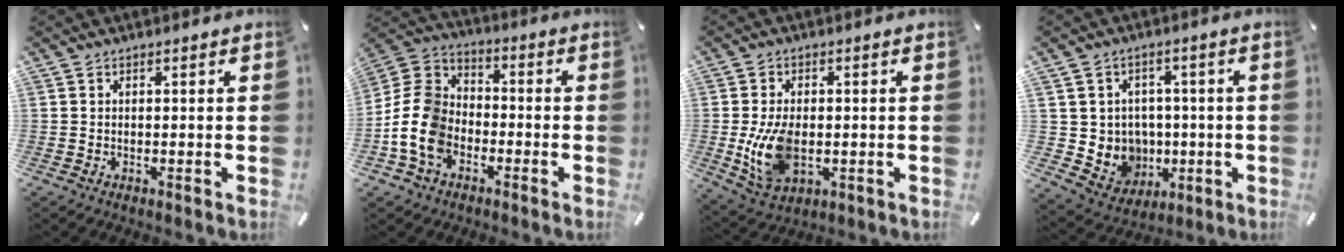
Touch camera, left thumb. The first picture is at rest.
{"total": 13.1, "force": [-5.0, 9.9, 6.8], "torque": [-0.158, 0.033, -0.090]}
{"total": 10.4, "force": [-1.2, 6.7, 8.0], "torque": [-0.166, -0.010, -0.021]}
{"total": 8.1, "force": [0.6, 8.0, 0.5], "torque": [-0.029, -0.013, 0.026]}